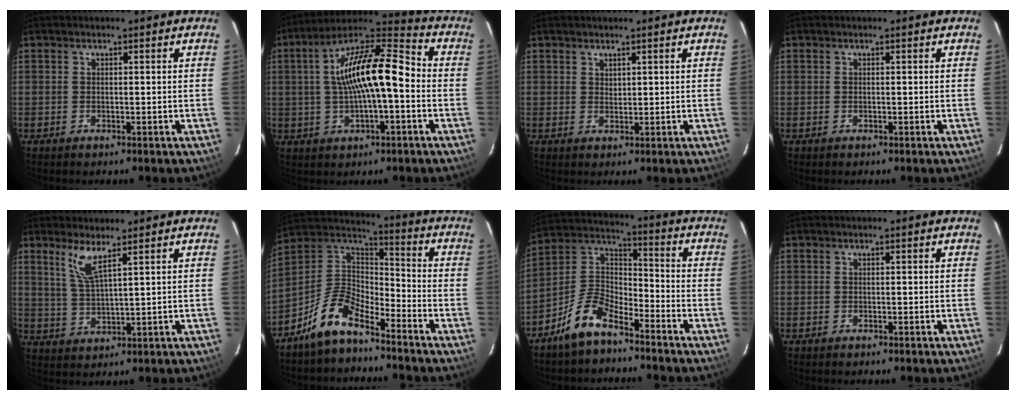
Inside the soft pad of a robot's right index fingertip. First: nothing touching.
{"total": 15.0, "force": [-0.2, 4.4, 14.3], "torque": [-0.248, 0.028, -0.007]}
{"total": 1.1, "force": [1.0, 0.5, 0.1], "torque": [0.001, 0.001, 0.019]}
{"total": 0.0}
{"total": 5.0, "force": [3.4, 0.3, 3.7], "torque": [-0.079, -0.007, 0.072]}
{"total": 11.1, "force": [-8.2, 4.4, 6.1], "torque": [-0.147, 0.031, -0.167]}
{"total": 10.1, "force": [-7.3, 4.2, 5.6], "torque": [-0.132, 0.030, -0.143]}
{"total": 0.0}